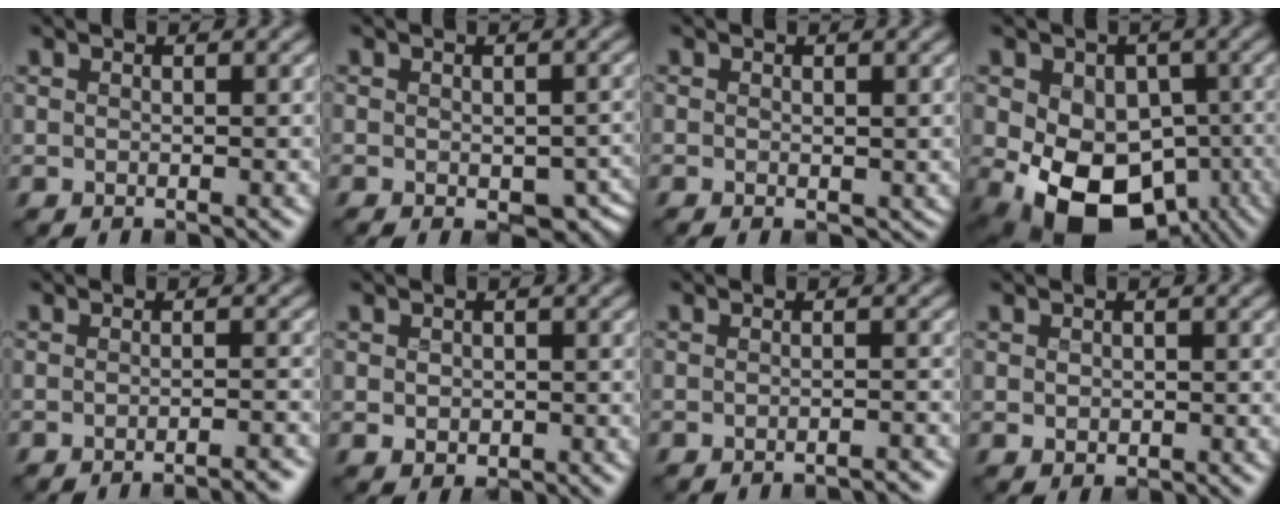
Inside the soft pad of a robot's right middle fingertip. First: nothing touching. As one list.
[{"total": 6.1, "force": [-2.1, 3.2, 4.7], "torque": [-0.071, -0.028, -0.019]}, {"total": 1.5, "force": [-0.1, 0.9, 1.2], "torque": [-0.021, -0.006, -0.001]}, {"total": 12.3, "force": [-3.5, 8.9, 7.7], "torque": [-0.101, -0.024, -0.049]}, {"total": 3.3, "force": [-2.7, 0.5, 1.8], "torque": [-0.014, 0.008, -0.040]}, {"total": 1.4, "force": [-0.1, 1.2, 0.7], "torque": [-0.011, -0.003, -0.002]}, {"total": 2.5, "force": [-2.3, 0.3, 0.8], "torque": [0.001, 0.006, -0.028]}, {"total": 1.0, "force": [0.0, 0.9, 0.5], "torque": [-0.008, -0.003, -0.001]}]